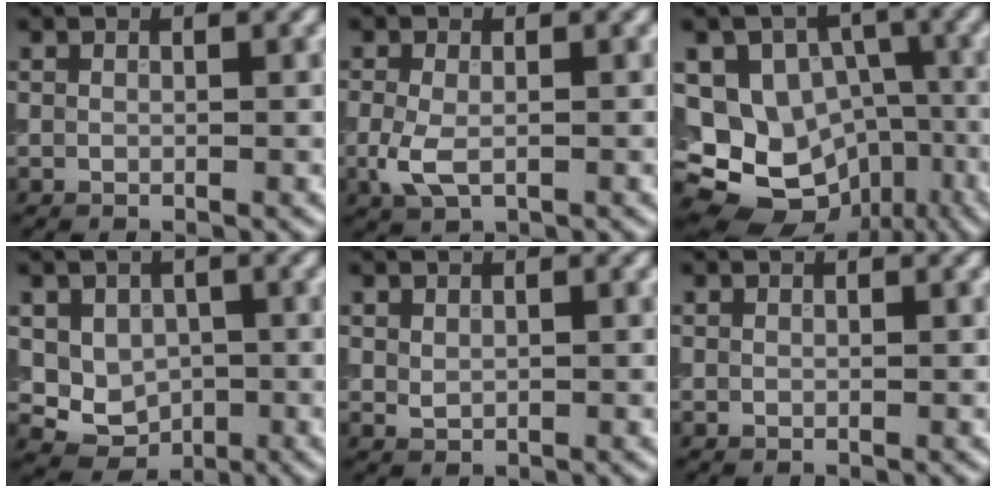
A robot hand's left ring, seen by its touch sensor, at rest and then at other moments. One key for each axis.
{"total": 2.8, "fx": -0.5, "fy": 1.6, "fz": 2.2, "tx": -0.052, "ty": -0.005, "tz": -0.010}
{"total": 14.5, "fx": -3.9, "fy": 12.4, "fz": 6.4, "tx": -0.124, "ty": 0.005, "tz": -0.058}
{"total": 4.3, "fx": 0.3, "fy": 3.7, "fz": 2.2, "tx": -0.025, "ty": -0.007, "tz": 0.008}
{"total": 0.7, "fx": 0.3, "fy": 0.5, "fz": 0.3, "tx": -0.008, "ty": -0.003, "tz": 0.010}
{"total": 0.0}